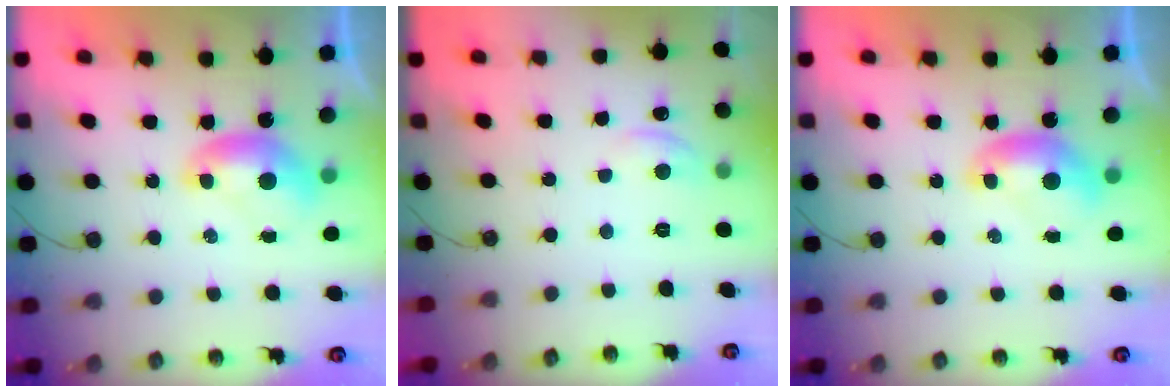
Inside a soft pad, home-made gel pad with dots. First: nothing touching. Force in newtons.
{"total": 1.8, "press": 1.7, "slide": 0.7}
{"total": 0.0}